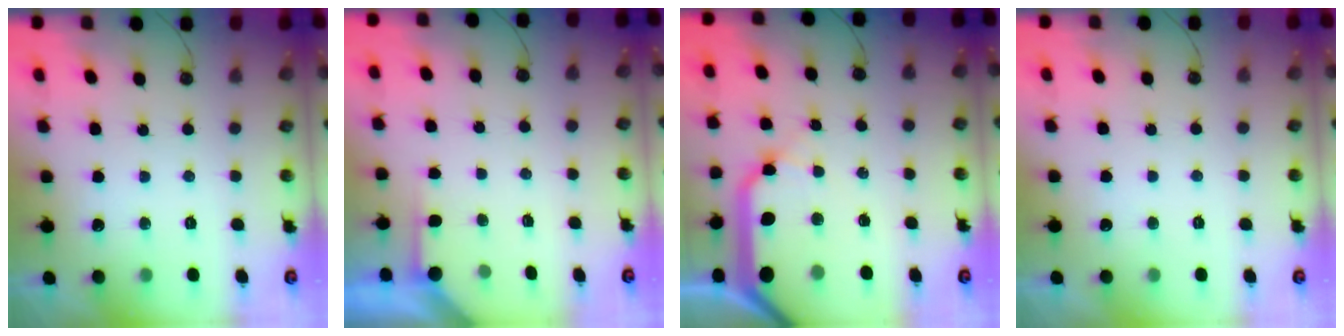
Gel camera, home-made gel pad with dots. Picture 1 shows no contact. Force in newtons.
{"total": 1.6, "press": 1.6, "slide": 0.3}
{"total": 17.2, "press": 17.0, "slide": 2.7}
{"total": 0.0}